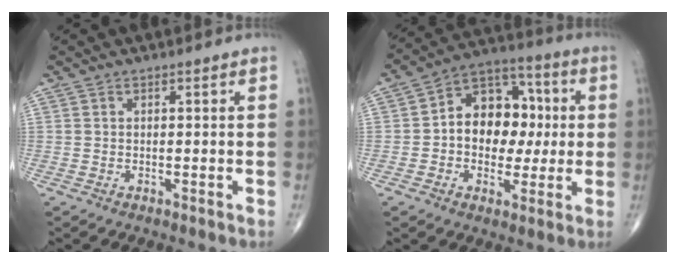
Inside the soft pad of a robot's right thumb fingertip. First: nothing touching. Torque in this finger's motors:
{"motor_torque": [-0.23, 0.59, 0.17, -0.04, 0.05]}